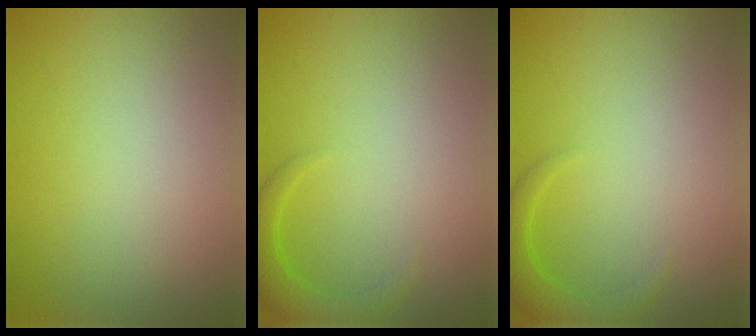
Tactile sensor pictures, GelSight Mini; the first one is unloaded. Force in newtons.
{"total": 2.5, "press": 2.5, "slide": 0.3}
{"total": 2.5, "press": 2.5, "slide": 0.3}